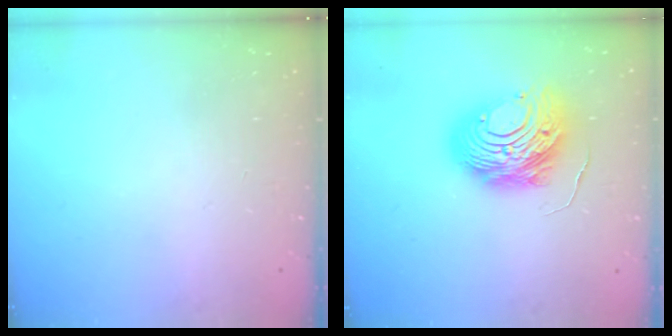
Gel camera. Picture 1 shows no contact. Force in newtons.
{"total": 15.5, "press": 15.4, "slide": 1.3}